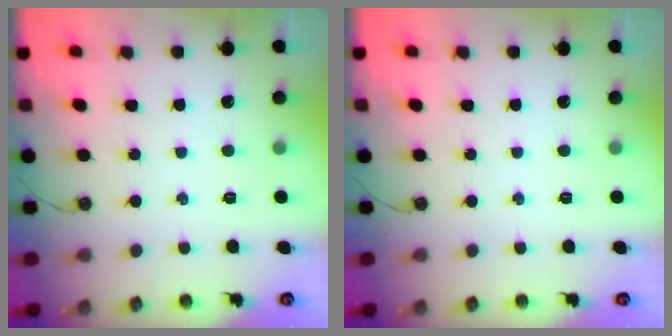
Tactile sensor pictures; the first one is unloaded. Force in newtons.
{"total": 0.0}